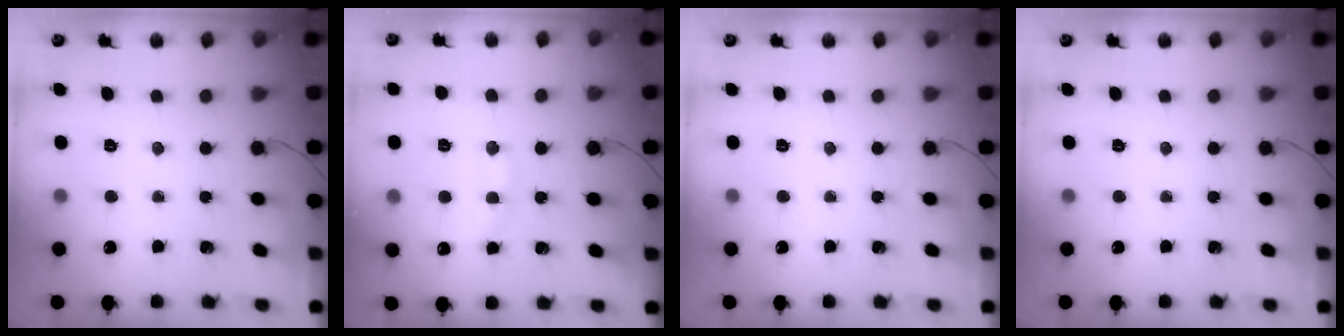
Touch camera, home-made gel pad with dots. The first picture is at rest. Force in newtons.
{"total": 8.1, "press": 8.0, "slide": 1.0}
{"total": 0.0}
{"total": 0.0}